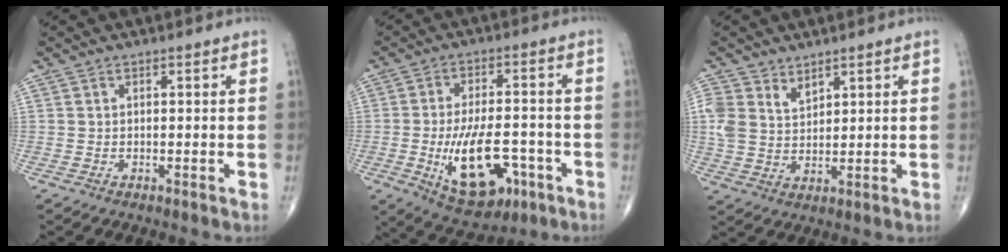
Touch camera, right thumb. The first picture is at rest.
{"total": 15.1, "force": [-4.9, 7.6, 12.1], "torque": [-0.185, 0.015, -0.066]}
{"total": 5.8, "force": [3.5, 3.8, 2.7], "torque": [-0.038, -0.019, 0.077]}